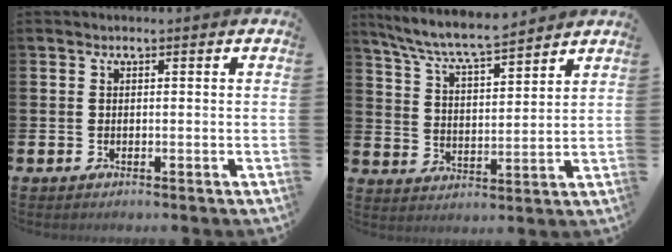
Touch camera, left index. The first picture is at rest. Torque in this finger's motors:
{"motor_torque": [0.98, -1.16, 0.65, 0.21]}